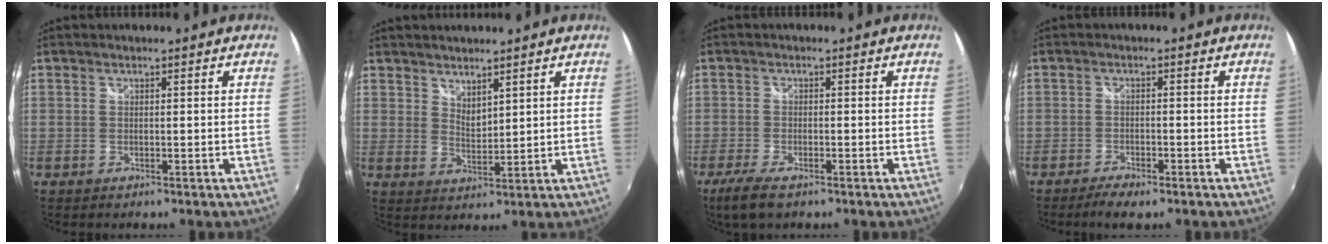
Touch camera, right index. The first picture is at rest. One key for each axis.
{"total": 3.6, "fx": 3.0, "fy": 1.2, "fz": 1.5, "tx": -0.022, "ty": -0.006, "tz": 0.054}
{"total": 5.5, "fx": -3.8, "fy": 1.5, "fz": 3.7, "tx": -0.091, "ty": -0.020, "tz": -0.069}
{"total": 3.9, "fx": -3.0, "fy": 1.1, "fz": 2.3, "tx": -0.058, "ty": -0.004, "tz": -0.055}